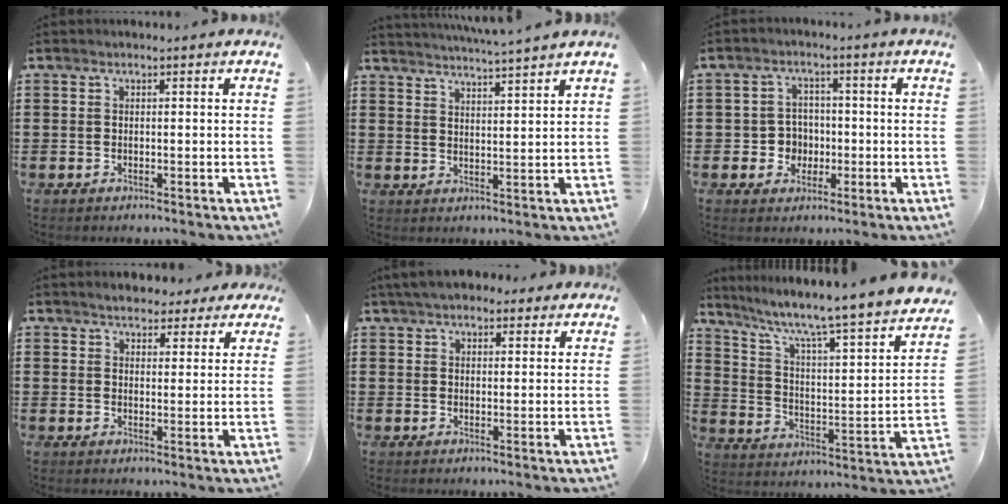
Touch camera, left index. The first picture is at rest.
{"total": 3.4, "force": [3.3, -0.9, 0.3], "torque": [-0.019, -0.022, 0.057]}
{"total": 4.0, "force": [-0.7, 3.7, 1.2], "torque": [-0.037, 0.006, -0.017]}
{"total": 3.6, "force": [3.3, 1.3, 0.5], "torque": [-0.013, -0.004, 0.062]}
{"total": 4.7, "force": [3.9, 1.8, 1.8], "torque": [-0.048, 0.001, 0.074]}
{"total": 5.7, "force": [4.4, -0.2, 3.6], "torque": [-0.091, -0.050, 0.060]}